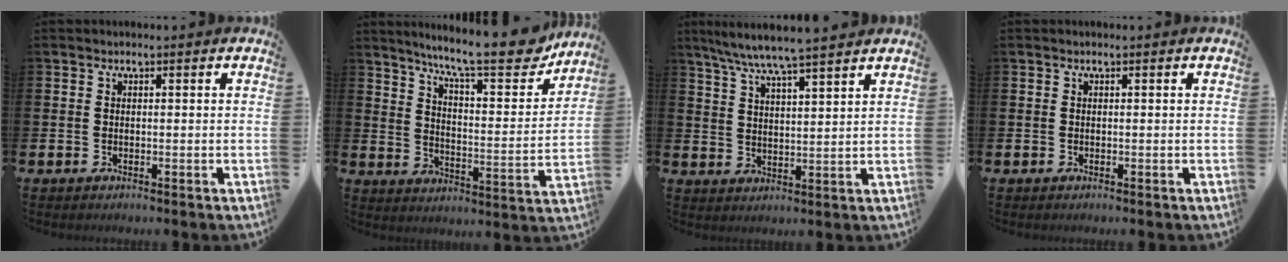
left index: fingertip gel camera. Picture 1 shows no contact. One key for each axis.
{"total": 12.3, "fx": 10.4, "fy": 1.9, "fz": 6.4, "tx": -0.130, "ty": -0.057, "tz": 0.173}
{"total": 6.8, "fx": 6.4, "fy": -0.3, "fz": 2.3, "tx": -0.069, "ty": -0.029, "tz": 0.114}
{"total": 0.0}